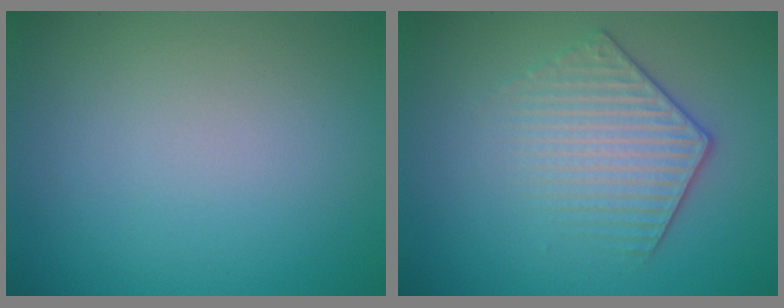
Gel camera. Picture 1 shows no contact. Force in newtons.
{"total": 3.9, "press": 3.4, "slide": 1.8}